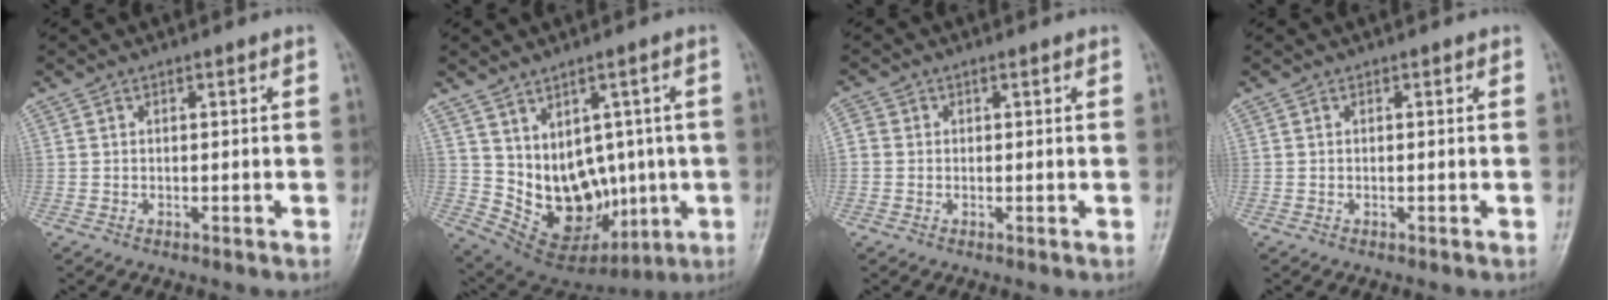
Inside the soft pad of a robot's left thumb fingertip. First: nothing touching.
{"total": 14.1, "force": [-0.2, 10.5, 9.4], "torque": [-0.101, -0.001, 0.039]}
{"total": 2.4, "force": [0.2, 2.0, 1.3], "torque": [-0.022, 0.008, 0.003]}
{"total": 0.0}